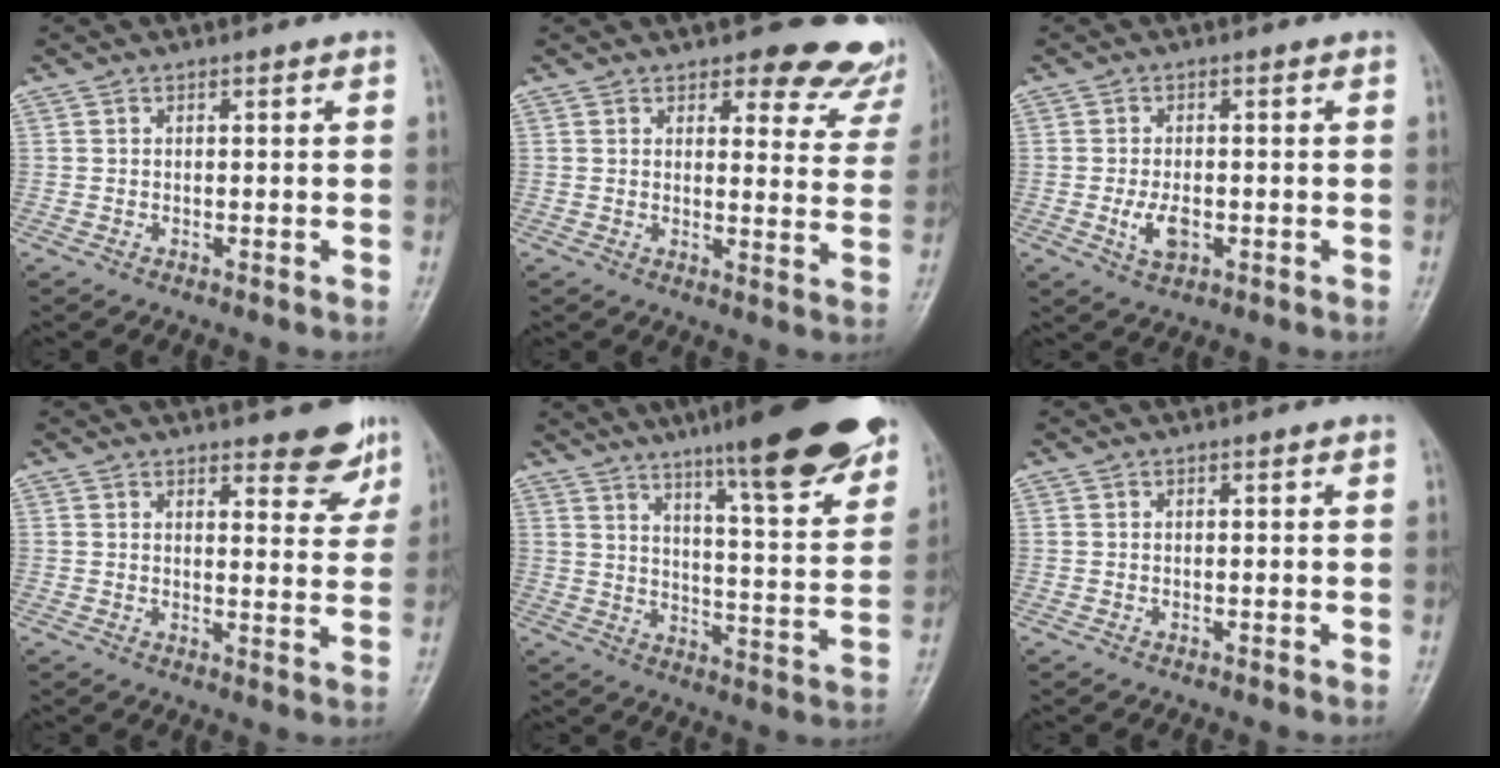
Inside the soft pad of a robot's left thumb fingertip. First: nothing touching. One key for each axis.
{"total": 12.4, "fx": 10.7, "fy": 4.8, "fz": 4.1, "tx": 0.007, "ty": -0.070, "tz": 0.102}
{"total": 4.1, "fx": -1.0, "fy": 2.3, "fz": 3.3, "tx": -0.061, "ty": -0.003, "tz": -0.014}
{"total": 7.0, "fx": 5.1, "fy": 2.5, "fz": 4.1, "tx": -0.022, "ty": -0.034, "tz": 0.062}
{"total": 22.5, "fx": 15.6, "fy": 3.6, "fz": 15.9, "tx": -0.201, "ty": -0.063, "tz": 0.222}
{"total": 0.0}